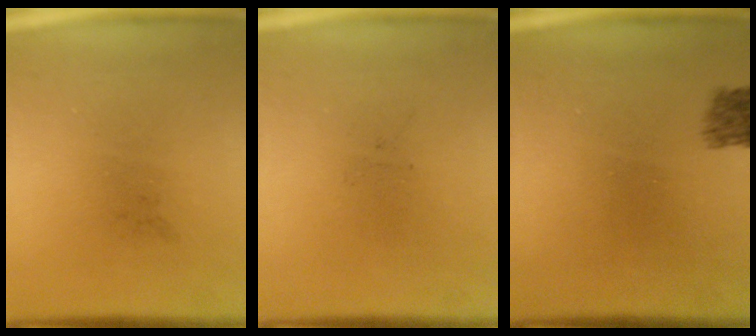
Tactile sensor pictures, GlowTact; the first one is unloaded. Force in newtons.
{"total": 0.0}
{"total": 2.5}